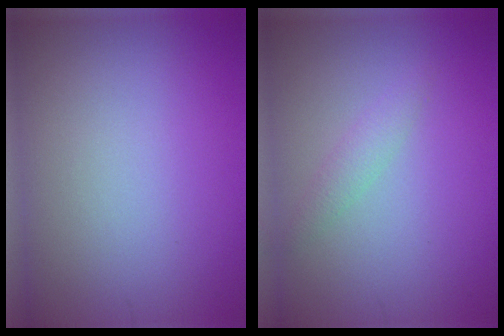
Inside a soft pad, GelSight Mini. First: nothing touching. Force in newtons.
{"total": 1.3, "press": 1.3, "slide": 0.1}